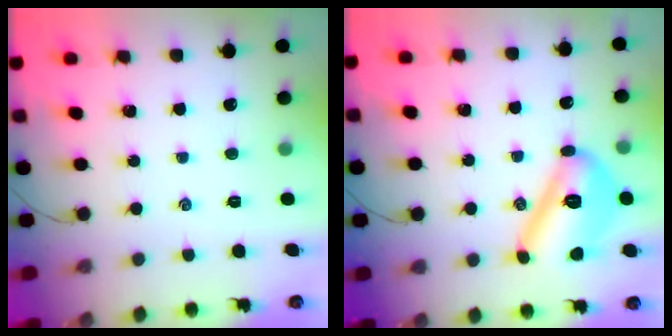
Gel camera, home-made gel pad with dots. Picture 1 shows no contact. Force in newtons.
{"total": 14.1, "press": 14.1, "slide": 1.0}